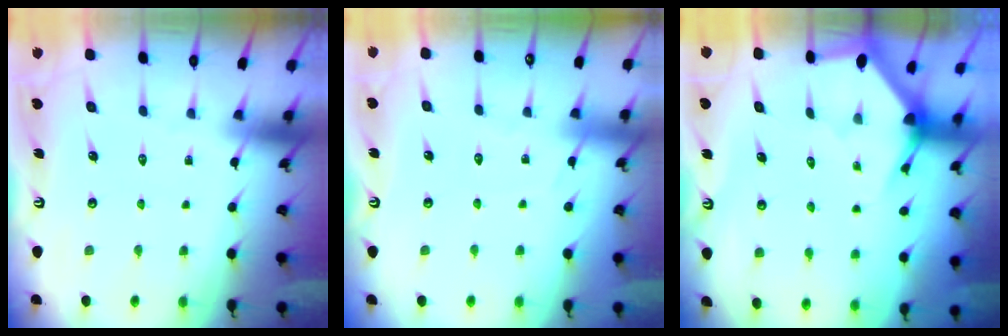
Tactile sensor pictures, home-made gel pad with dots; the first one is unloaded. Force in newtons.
{"total": 4.5, "press": 4.5, "slide": 0.6}
{"total": 2.9, "press": 2.9, "slide": 0.2}